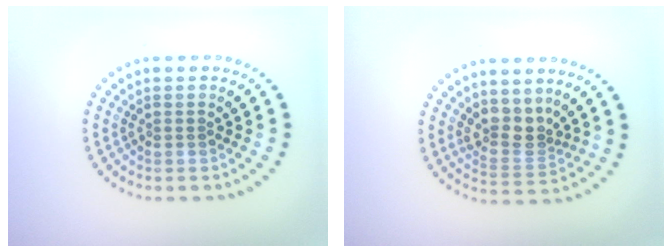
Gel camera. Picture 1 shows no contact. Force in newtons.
{"total": 2.9, "press": 2.2, "slide": 1.9}